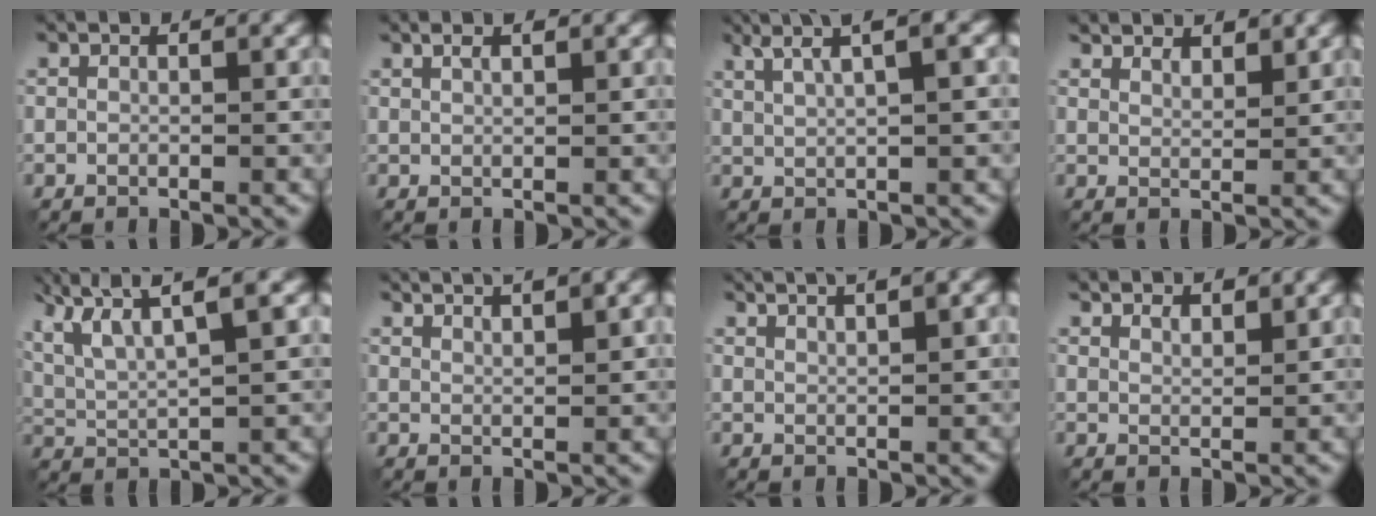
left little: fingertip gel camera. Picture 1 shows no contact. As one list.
[{"total": 1.1, "force": [0.7, 0.3, 0.8], "torque": [-0.014, -0.002, 0.014]}, {"total": 6.3, "force": [3.2, 2.0, 5.1], "torque": [-0.068, 0.026, 0.033]}, {"total": 3.5, "force": [3.1, 1.1, 1.3], "torque": [-0.023, -0.005, 0.053]}, {"total": 8.5, "force": [5.2, 2.1, 6.5], "torque": [-0.121, 0.030, 0.070]}, {"total": 3.3, "force": [2.4, 0.7, 2.1], "torque": [-0.013, 0.006, 0.026]}, {"total": 3.6, "force": [2.4, 0.9, 2.6], "torque": [-0.018, 0.009, 0.018]}, {"total": 2.7, "force": [2.3, 0.8, 1.1], "torque": [-0.014, -0.005, 0.039]}]